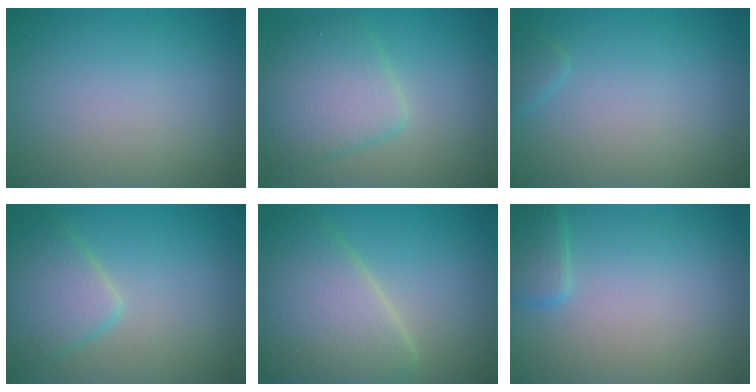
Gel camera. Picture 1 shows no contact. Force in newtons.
{"total": 5.3, "press": 5.3, "slide": 0.2}
{"total": 0.8, "press": 0.8, "slide": 0.1}
{"total": 4.2, "press": 4.2, "slide": 0.3}
{"total": 7.6, "press": 7.6, "slide": 0.4}
{"total": 2.0, "press": 2.0, "slide": 0.1}